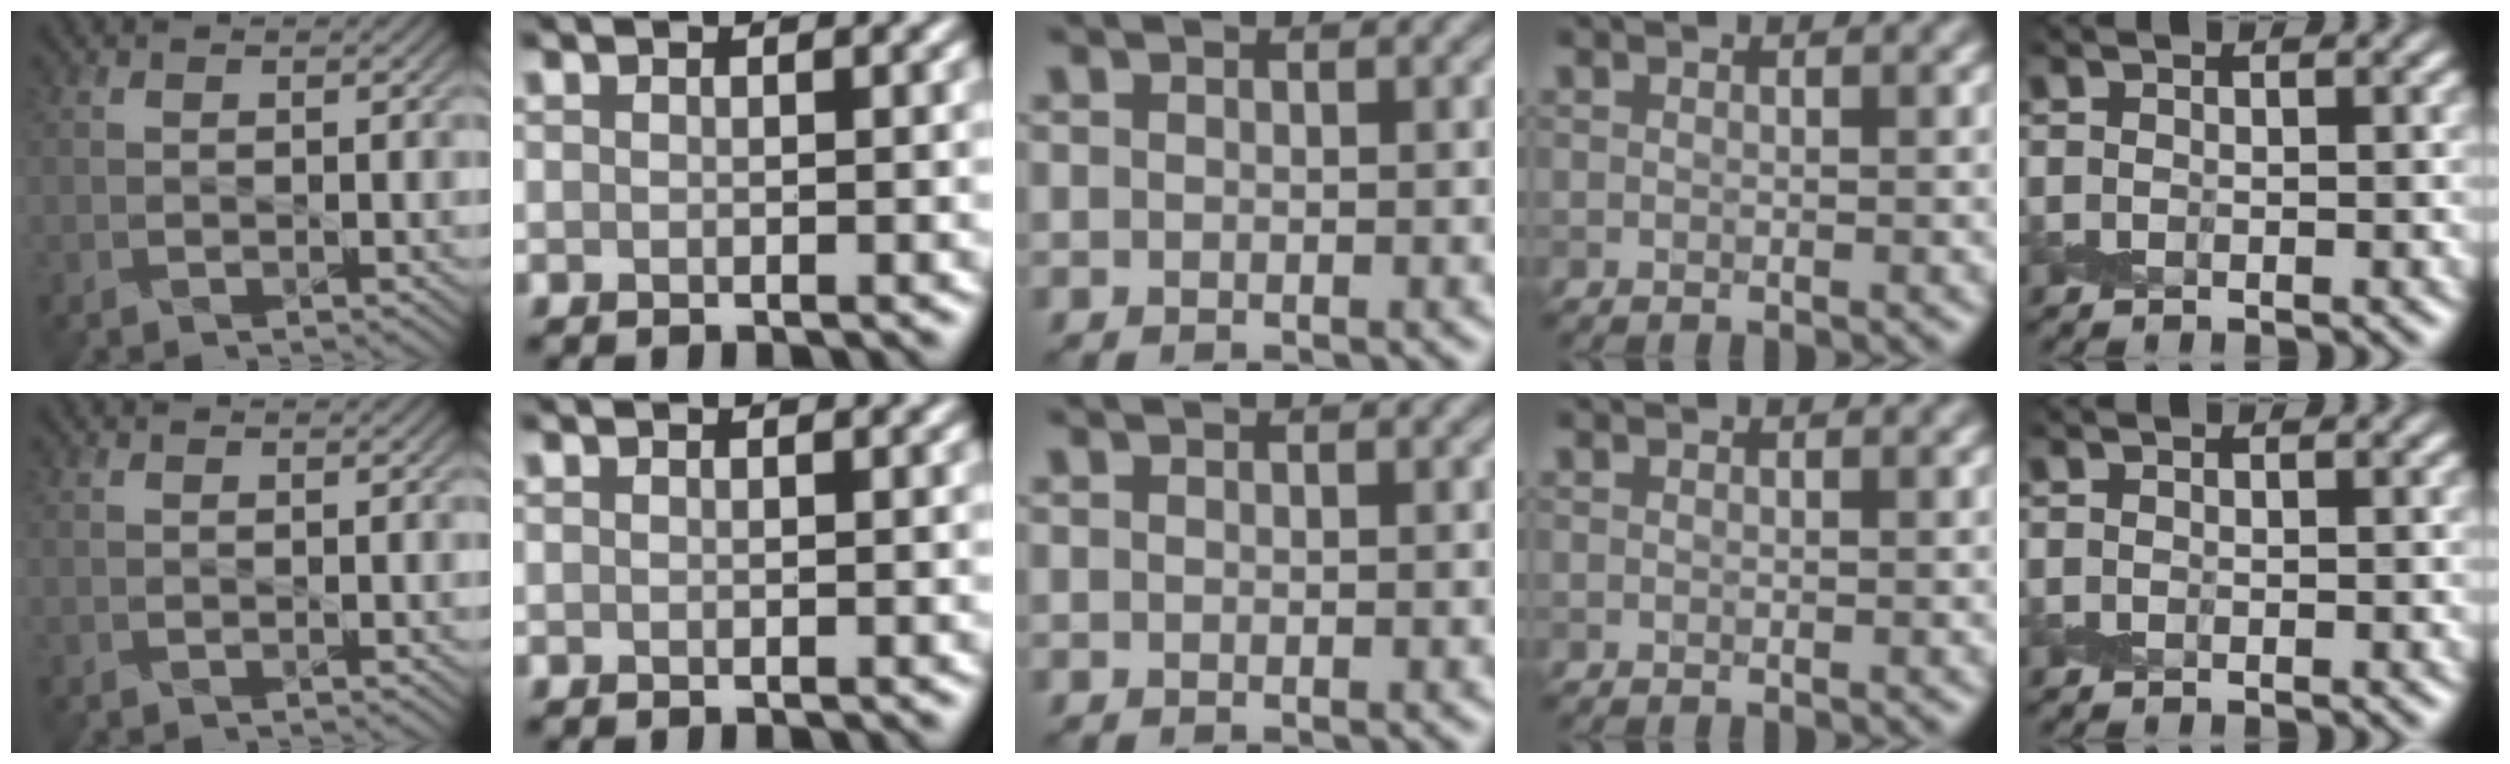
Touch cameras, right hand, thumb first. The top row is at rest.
{}